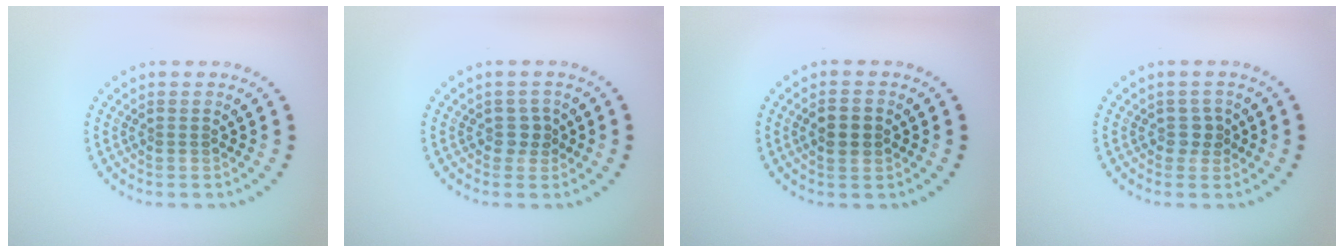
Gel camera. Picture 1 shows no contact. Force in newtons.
{"total": 1.3, "press": 1.0, "slide": 0.8}
{"total": 2.5, "press": 2.5, "slide": 0.2}
{"total": 1.3, "press": 1.0, "slide": 0.8}